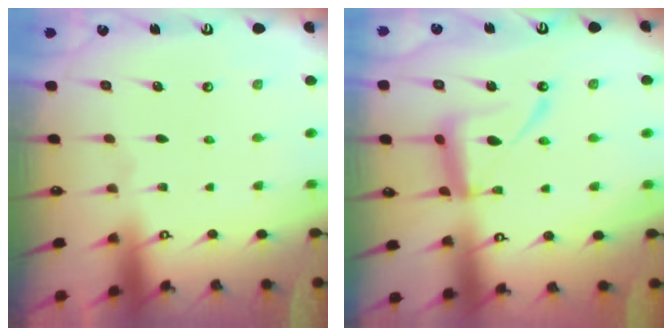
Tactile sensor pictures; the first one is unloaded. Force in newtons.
{"total": 13.6, "press": 13.5, "slide": 1.2}